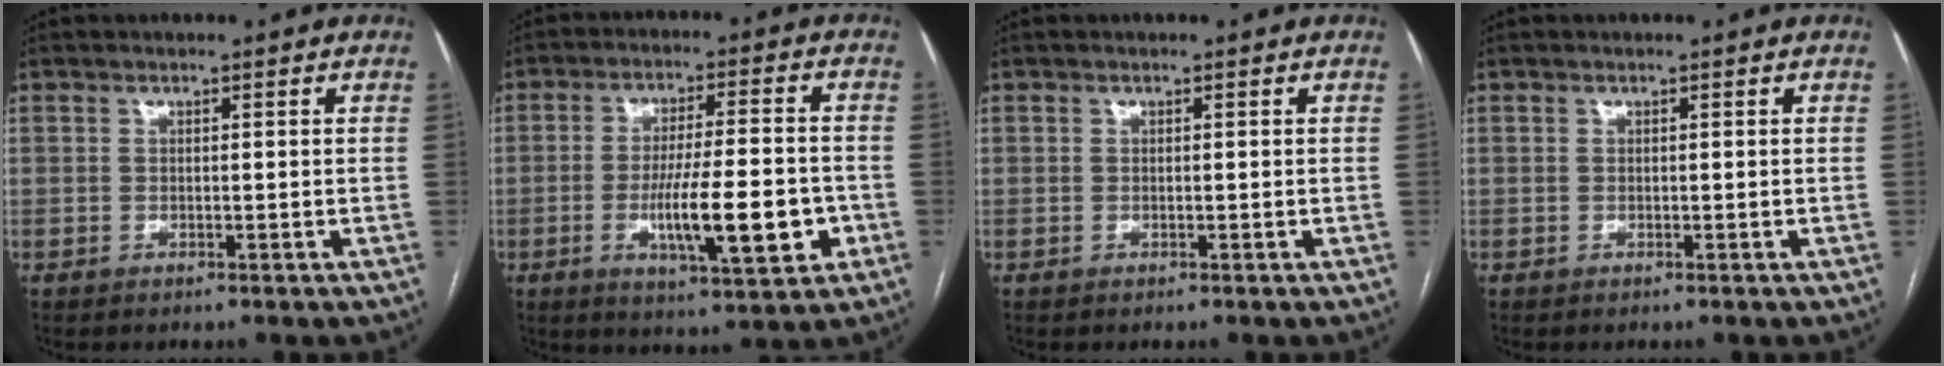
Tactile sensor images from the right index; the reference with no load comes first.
{"total": 12.9, "force": [-3.5, 2.2, 12.2], "torque": [-0.203, -0.006, -0.051]}
{"total": 0.0}
{"total": 0.0}